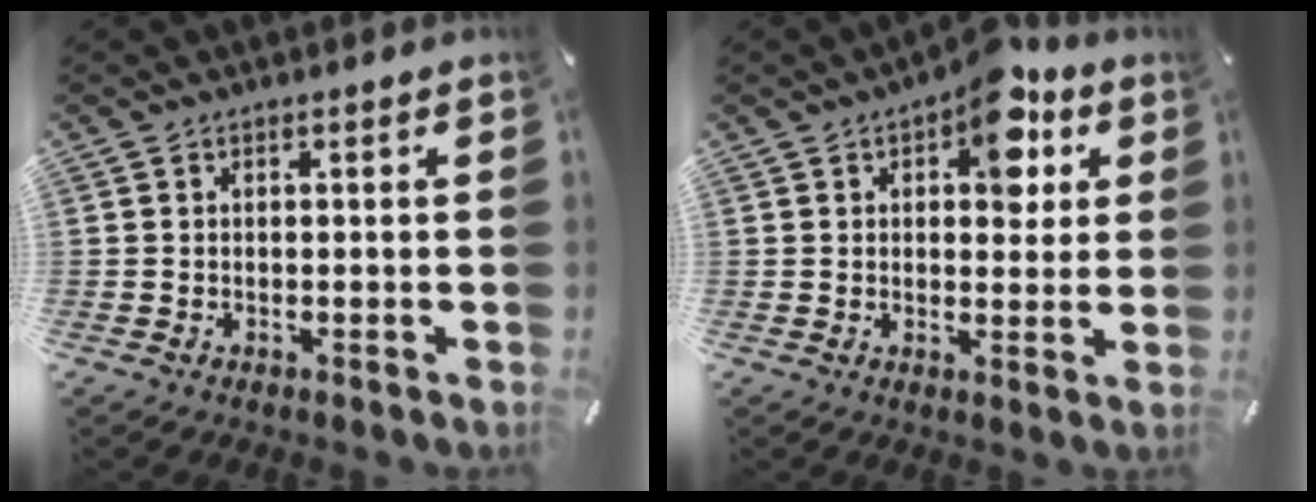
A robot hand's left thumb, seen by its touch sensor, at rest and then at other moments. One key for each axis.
{"total": 10.9, "fx": 5.1, "fy": 6.0, "fz": 7.6, "tx": -0.091, "ty": -0.018, "tz": 0.084}